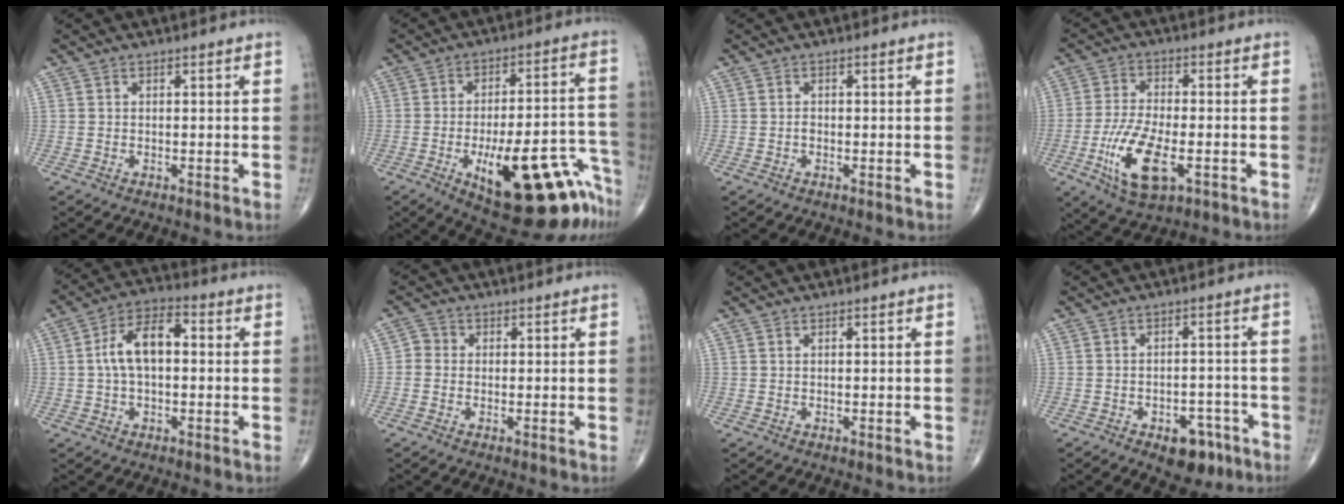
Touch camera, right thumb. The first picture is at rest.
{"total": 23.4, "force": [-11.8, 8.2, 18.5], "torque": [-0.178, 0.079, -0.153]}
{"total": 0.6, "force": [-0.3, 0.4, 0.4], "torque": [-0.005, 0.001, -0.008]}
{"total": 12.0, "force": [-4.0, 5.0, 10.1], "torque": [-0.202, 0.004, -0.069]}
{"total": 9.7, "force": [0.5, 5.3, 8.1], "torque": [-0.147, 0.030, 0.000]}
{"total": 2.3, "force": [-0.4, 2.1, 0.9], "torque": [-0.007, 0.005, -0.019]}
{"total": 0.0}
{"total": 7.4, "force": [-4.2, 4.4, 4.3], "torque": [-0.031, 0.033, -0.051]}